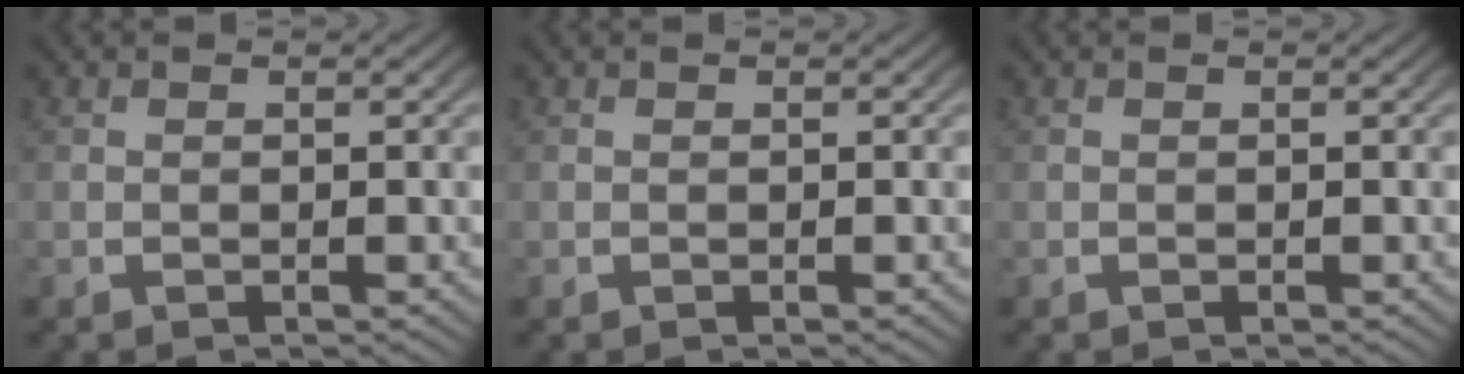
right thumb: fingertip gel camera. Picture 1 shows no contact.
{"total": 0.0}
{"total": 0.0}